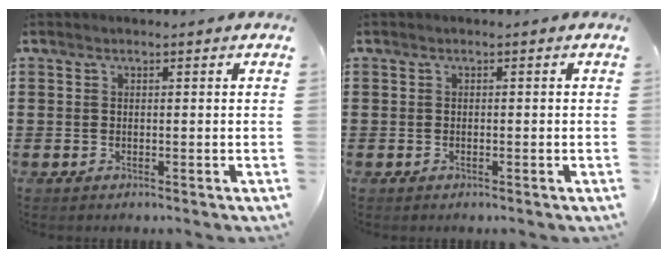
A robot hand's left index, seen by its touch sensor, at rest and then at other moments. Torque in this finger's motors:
{"motor_torque": [-0.04, 0.12, 0.04, 0.00]}